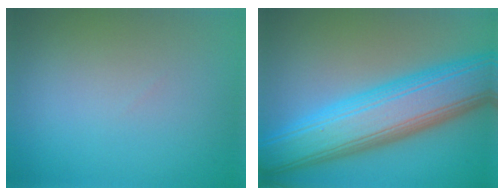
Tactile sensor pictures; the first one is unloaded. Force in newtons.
{"total": 11.0, "press": 11.0, "slide": 0.1}